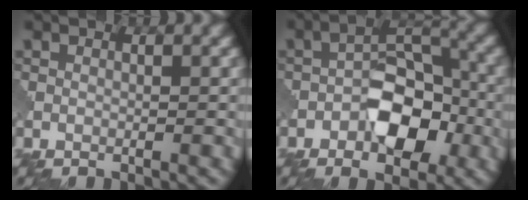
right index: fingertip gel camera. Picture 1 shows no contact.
{"total": 6.6, "force": [-2.0, 3.7, 5.0], "torque": [-0.068, 0.013, -0.032]}